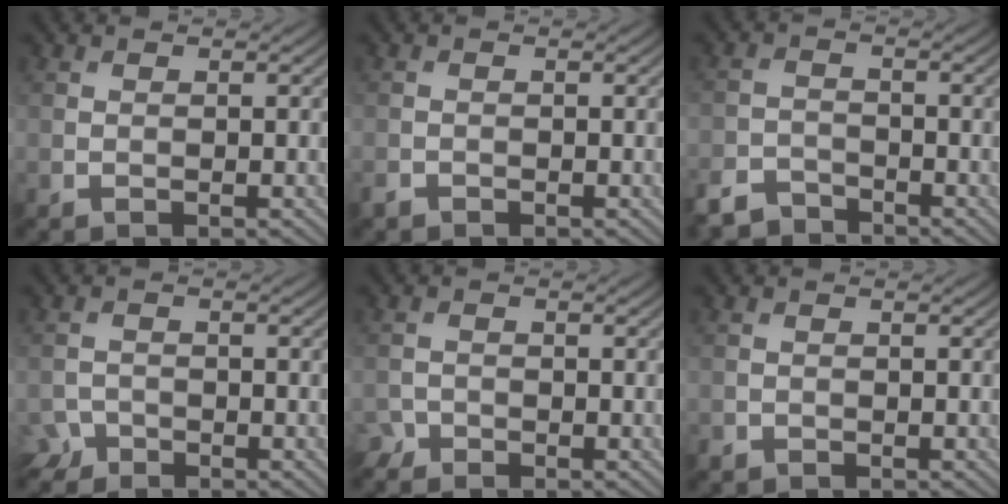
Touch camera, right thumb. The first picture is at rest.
{"total": 0.9, "force": [-0.7, 0.5, 0.1], "torque": [-0.004, -0.003, -0.016]}
{"total": 4.4, "force": [-4.0, 1.5, 1.0], "torque": [-0.019, -0.006, -0.087]}
{"total": 2.1, "force": [-1.7, 1.1, 0.3], "torque": [-0.006, -0.001, -0.042]}
{"total": 1.5, "force": [-1.3, 0.7, 0.0], "torque": [-0.001, 0.000, -0.032]}
{"total": 0.7, "force": [-0.5, 0.4, 0.0], "torque": [0.000, -0.004, -0.011]}